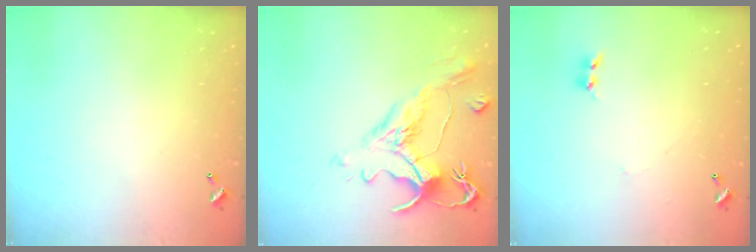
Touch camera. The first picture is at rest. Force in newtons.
{"total": 1.6, "press": 0.3, "slide": 1.5}
{"total": 0.0}